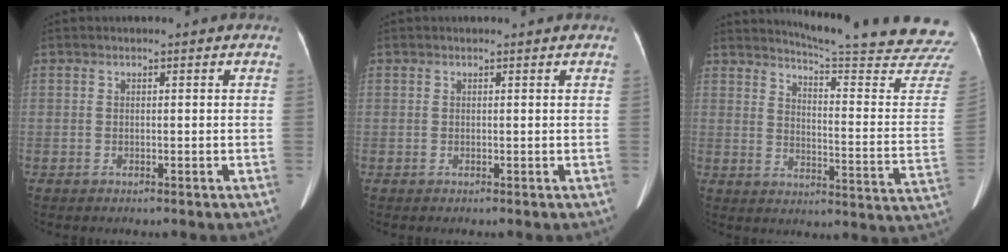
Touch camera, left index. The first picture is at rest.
{"total": 1.0, "force": [0.9, 0.1, 0.2], "torque": [-0.010, 0.005, 0.010]}
{"total": 24.5, "force": [23.4, -1.3, 7.1], "torque": [-0.107, -0.153, 0.273]}